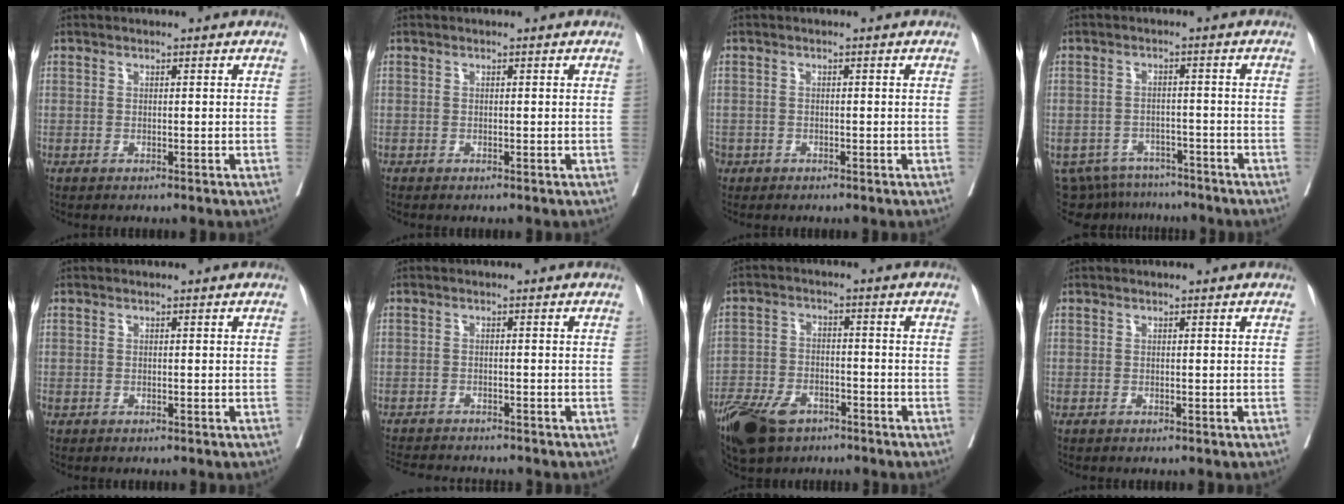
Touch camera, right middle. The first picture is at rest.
{"total": 0.0}
{"total": 1.9, "force": [-1.1, 1.5, 0.4], "torque": [-0.010, 0.000, -0.023]}
{"total": 10.7, "force": [-9.4, 4.8, 1.8], "torque": [-0.036, 0.005, -0.127]}
{"total": 0.0}
{"total": 8.8, "force": [-8.2, 1.3, 2.9], "torque": [-0.044, -0.009, -0.120]}
{"total": 11.1, "force": [-7.6, 5.6, 5.8], "torque": [-0.115, -0.011, -0.135]}
{"total": 0.0}